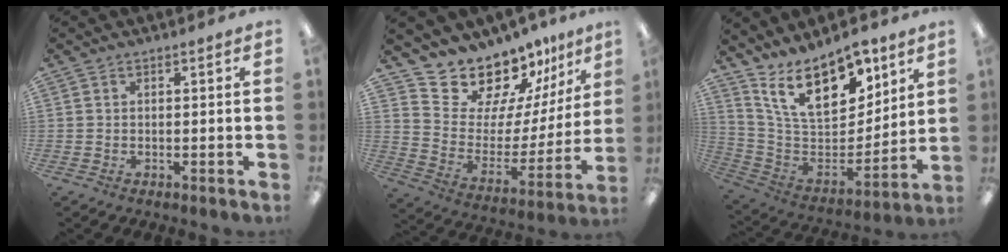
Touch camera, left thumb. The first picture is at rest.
{"total": 16.2, "force": [15.1, 5.4, 1.8], "torque": [-0.051, -0.150, 0.273]}
{"total": 19.2, "force": [12.3, 9.8, 10.9], "torque": [-0.188, -0.071, 0.221]}